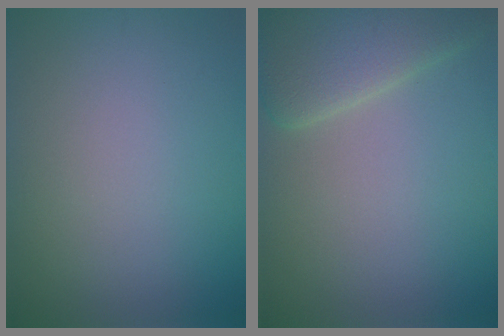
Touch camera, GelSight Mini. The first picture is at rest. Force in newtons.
{"total": 6.2, "press": 6.2, "slide": 0.2}